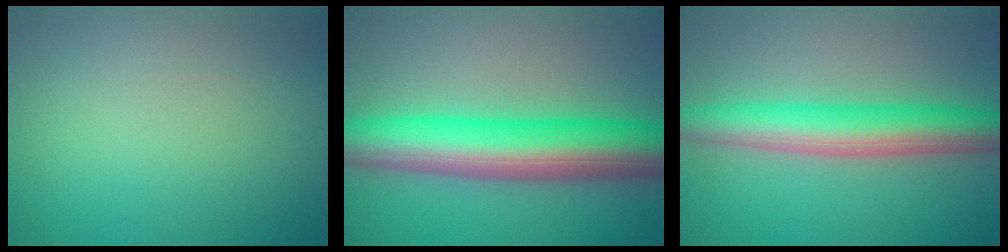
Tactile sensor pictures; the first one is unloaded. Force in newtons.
{"total": 10.5, "press": 10.5, "slide": 0.2}
{"total": 6.4, "press": 6.4, "slide": 0.0}